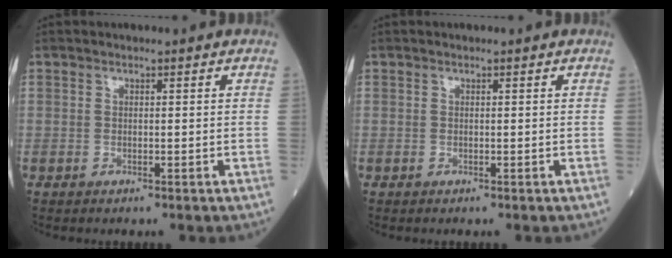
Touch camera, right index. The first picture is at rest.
{"total": 0.0}